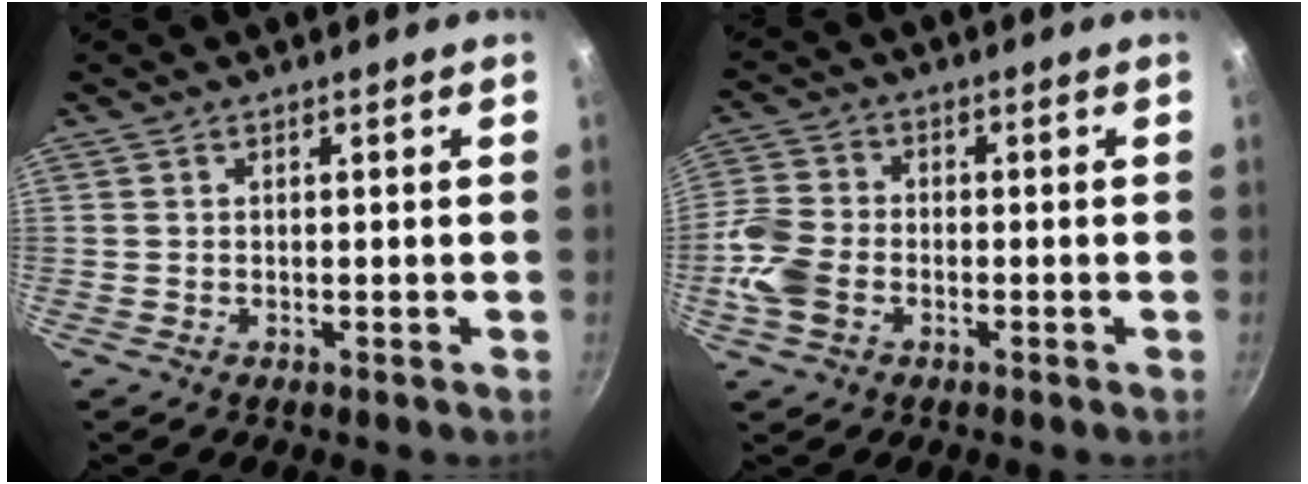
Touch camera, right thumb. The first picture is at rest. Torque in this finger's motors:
{"motor_torque": [0.96, 1.19, 0.93, -0.39, 0.11]}